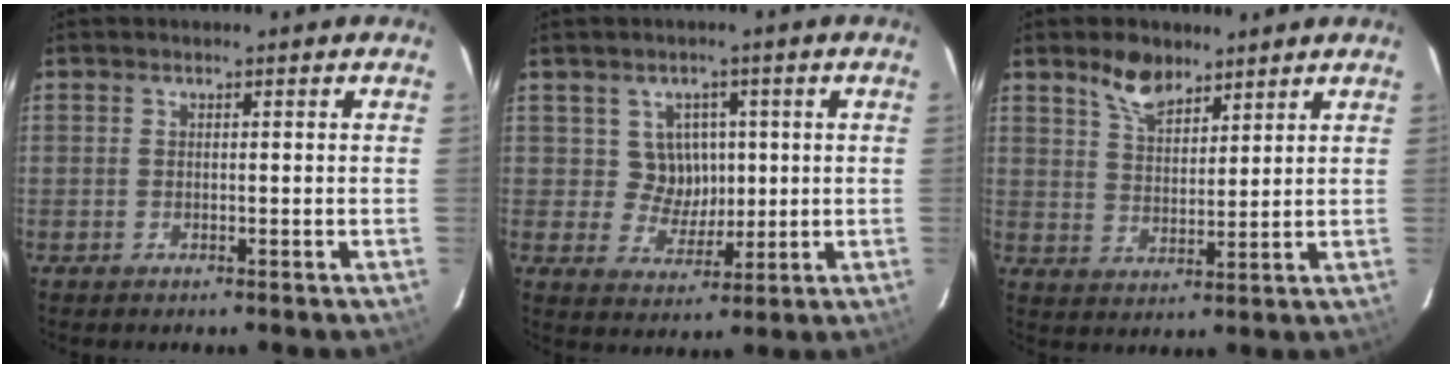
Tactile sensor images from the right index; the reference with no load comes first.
{"total": 6.0, "force": [1.0, 5.8, 1.2], "torque": [-0.018, 0.010, 0.023]}
{"total": 6.8, "force": [5.0, 3.3, 3.2], "torque": [-0.051, 0.003, 0.095]}